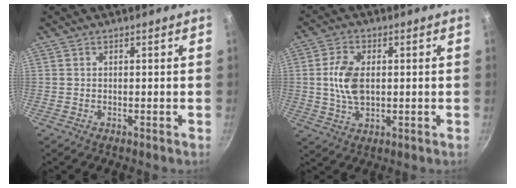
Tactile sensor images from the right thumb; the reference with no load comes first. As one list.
[{"total": 8.2, "force": [0.6, 4.7, 6.6], "torque": [-0.132, -0.001, 0.015]}]